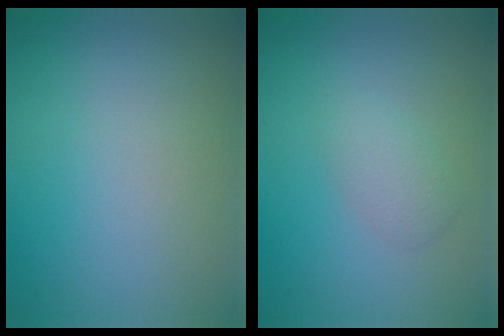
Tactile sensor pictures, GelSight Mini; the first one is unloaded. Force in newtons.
{"total": 1.7, "press": 1.7, "slide": 0.1}